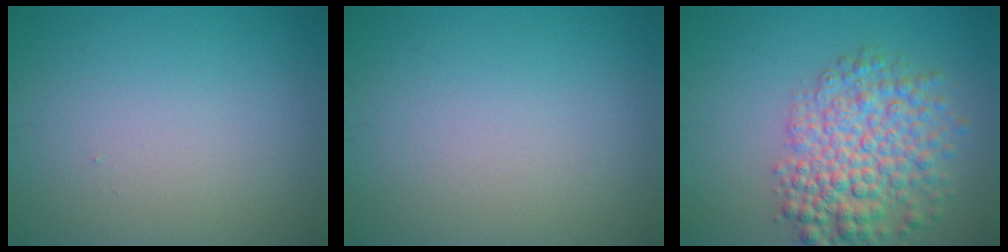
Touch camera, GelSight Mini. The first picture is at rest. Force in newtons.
{"total": 0.0}
{"total": 7.0, "press": 7.0, "slide": 0.2}